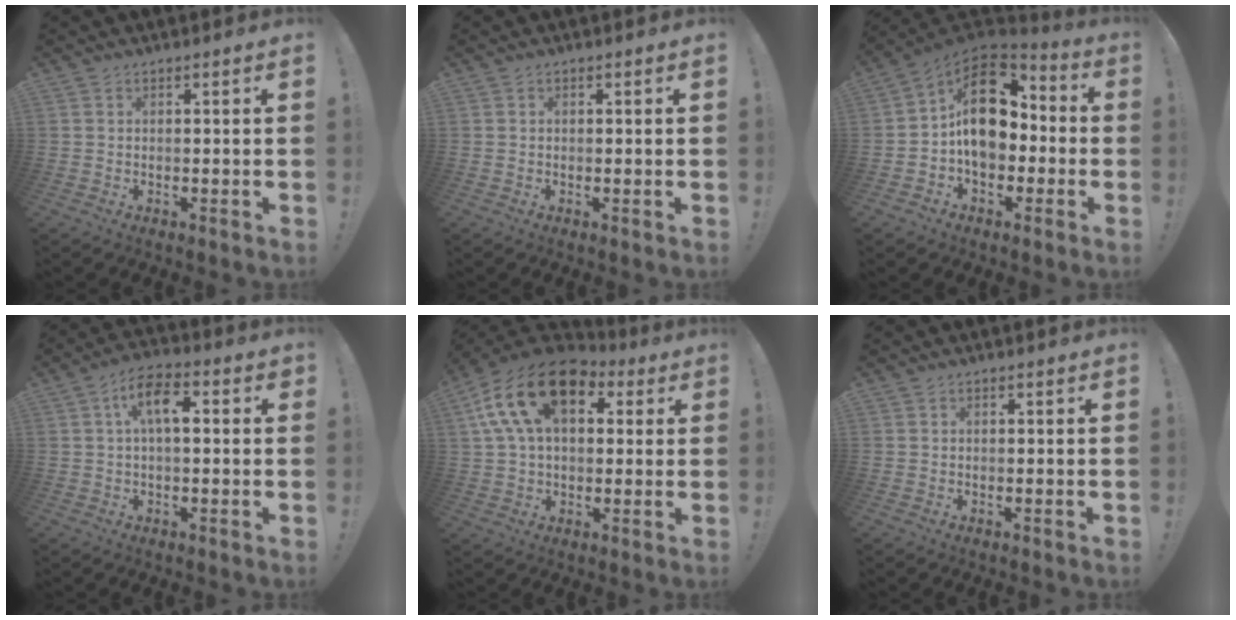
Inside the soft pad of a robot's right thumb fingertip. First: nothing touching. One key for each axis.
{"total": 0.0}
{"total": 18.7, "fx": 1.8, "fy": 12.9, "fz": 13.4, "tx": -0.199, "ty": 0.012, "tz": 0.039}
{"total": 9.2, "fx": 1.9, "fy": 4.6, "fz": 7.7, "tx": -0.116, "ty": 0.006, "tz": 0.032}
{"total": 20.5, "fx": 8.1, "fy": 12.0, "fz": 14.5, "tx": -0.264, "ty": -0.024, "tz": 0.141}
{"total": 0.0}